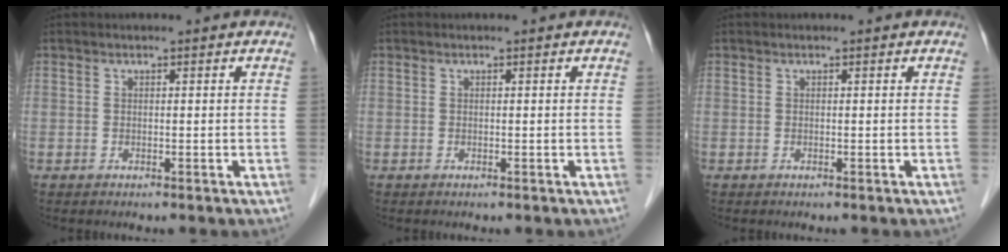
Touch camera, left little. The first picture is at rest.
{"total": 0.0}
{"total": 0.0}